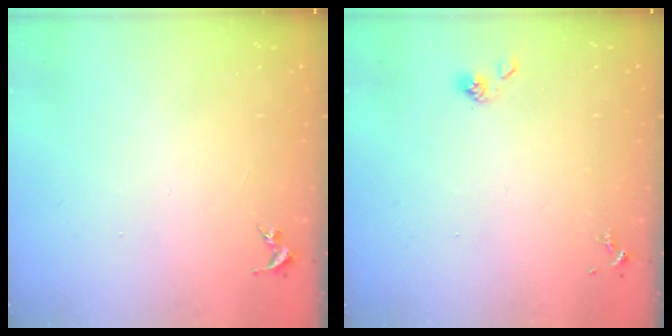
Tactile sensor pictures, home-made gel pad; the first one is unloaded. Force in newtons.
{"total": 3.9, "press": 3.8, "slide": 0.9}